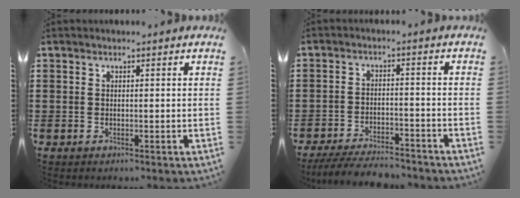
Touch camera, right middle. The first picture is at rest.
{"total": 5.2, "force": [-4.9, 0.6, 1.7], "torque": [-0.032, -0.003, -0.097]}